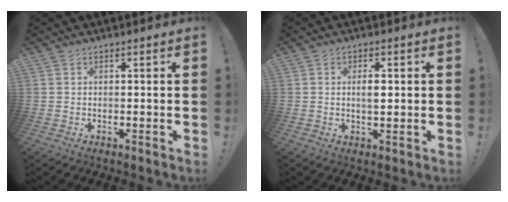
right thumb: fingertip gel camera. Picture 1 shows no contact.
{"total": 3.6, "force": [0.3, 1.5, 3.2], "torque": [-0.052, 0.002, 0.001]}